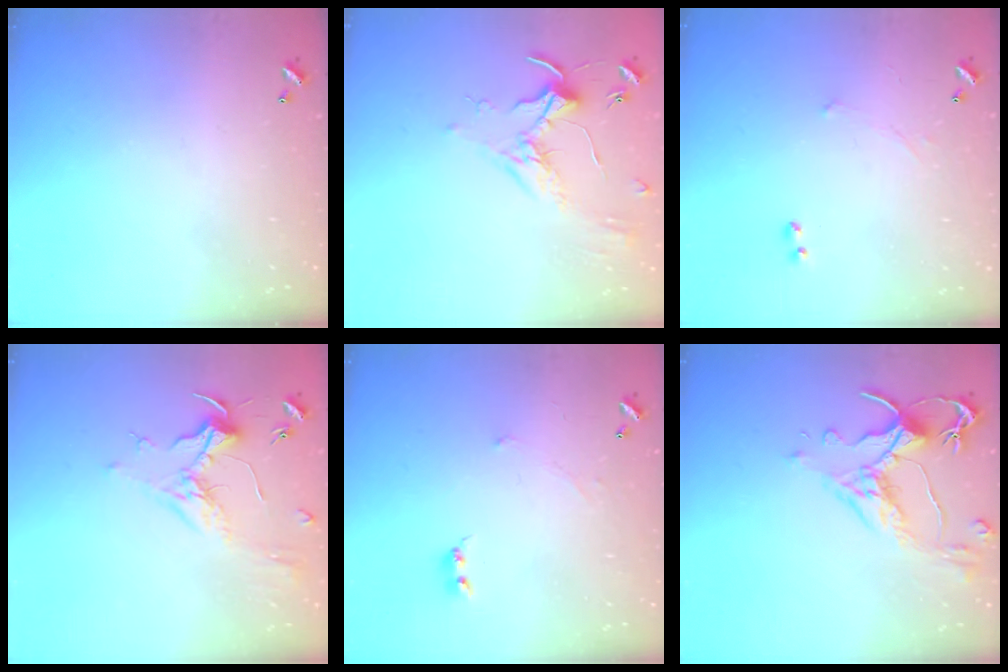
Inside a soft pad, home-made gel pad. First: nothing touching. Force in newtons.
{"total": 1.8, "press": 1.8, "slide": 0.4}
{"total": 1.7, "press": 1.7, "slide": 0.4}
{"total": 2.0, "press": 1.9, "slide": 0.7}
{"total": 0.0}
{"total": 3.1, "press": 2.7, "slide": 1.4}